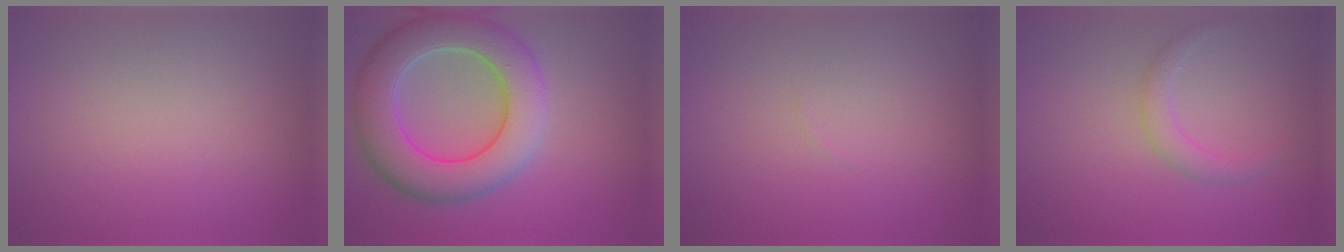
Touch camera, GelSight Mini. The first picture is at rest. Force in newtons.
{"total": 8.9, "press": 8.9, "slide": 0.6}
{"total": 0.0}
{"total": 1.6, "press": 1.6, "slide": 0.1}